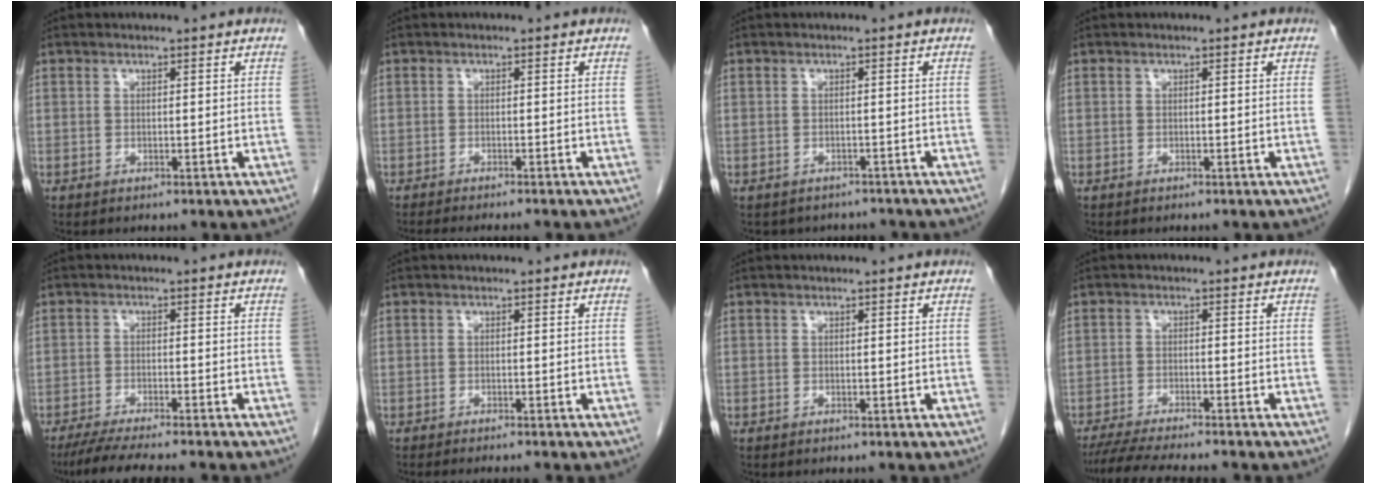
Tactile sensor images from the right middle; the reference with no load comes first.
{"total": 5.4, "force": [-4.8, -0.2, 2.6], "torque": [-0.022, -0.010, -0.070]}
{"total": 5.6, "force": [-4.9, 2.6, 0.5], "torque": [-0.002, 0.008, -0.054]}
{"total": 0.0}
{"total": 8.7, "force": [-7.5, -0.4, 4.3], "torque": [-0.057, -0.022, -0.120]}
{"total": 4.0, "force": [-3.5, -0.4, 1.8], "torque": [-0.015, -0.005, -0.050]}
{"total": 0.0}
{"total": 9.9, "force": [-8.8, -0.1, 4.6], "torque": [-0.063, -0.018, -0.140]}